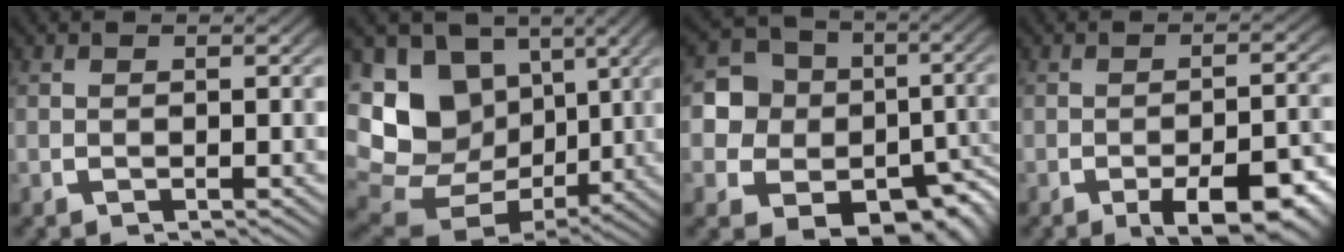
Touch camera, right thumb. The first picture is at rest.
{"total": 18.5, "force": [-1.1, 14.8, 11.0], "torque": [-0.233, -0.062, 0.001]}
{"total": 13.4, "force": [-2.9, 10.9, 7.2], "torque": [-0.163, -0.067, -0.030]}
{"total": 6.8, "force": [-3.3, 2.8, 5.2], "torque": [-0.071, -0.019, -0.042]}